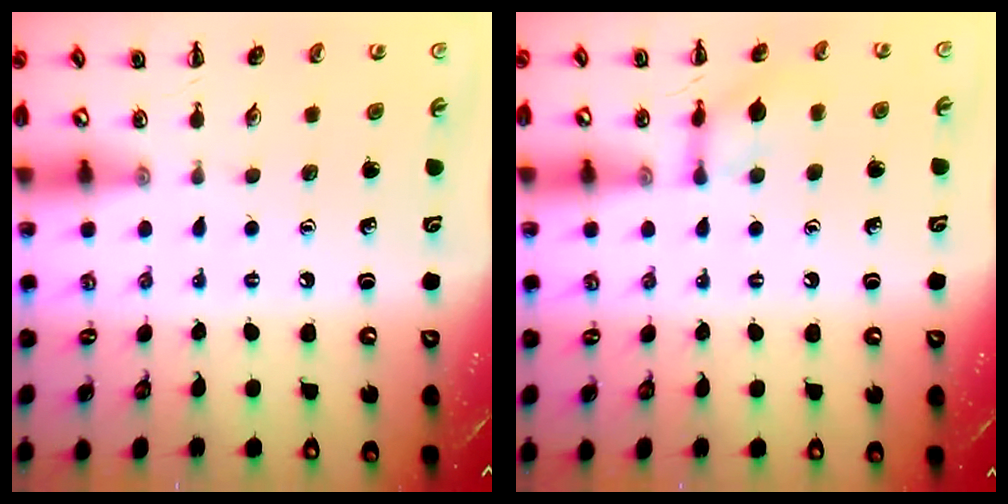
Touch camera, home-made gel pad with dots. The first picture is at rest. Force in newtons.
{"total": 8.0, "press": 8.0, "slide": 0.2}